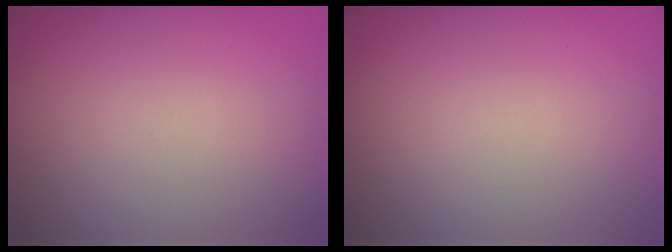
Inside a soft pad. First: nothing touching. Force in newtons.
{"total": 0.0}